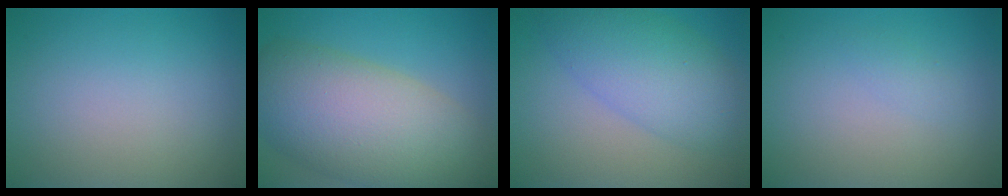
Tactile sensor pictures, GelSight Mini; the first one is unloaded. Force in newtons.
{"total": 12.2, "press": 12.2, "slide": 0.8}
{"total": 4.7, "press": 4.7, "slide": 0.1}
{"total": 0.8, "press": 0.8, "slide": 0.0}